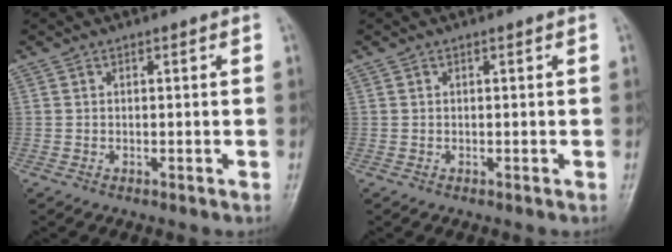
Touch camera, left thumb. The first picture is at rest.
{"total": 0.0}